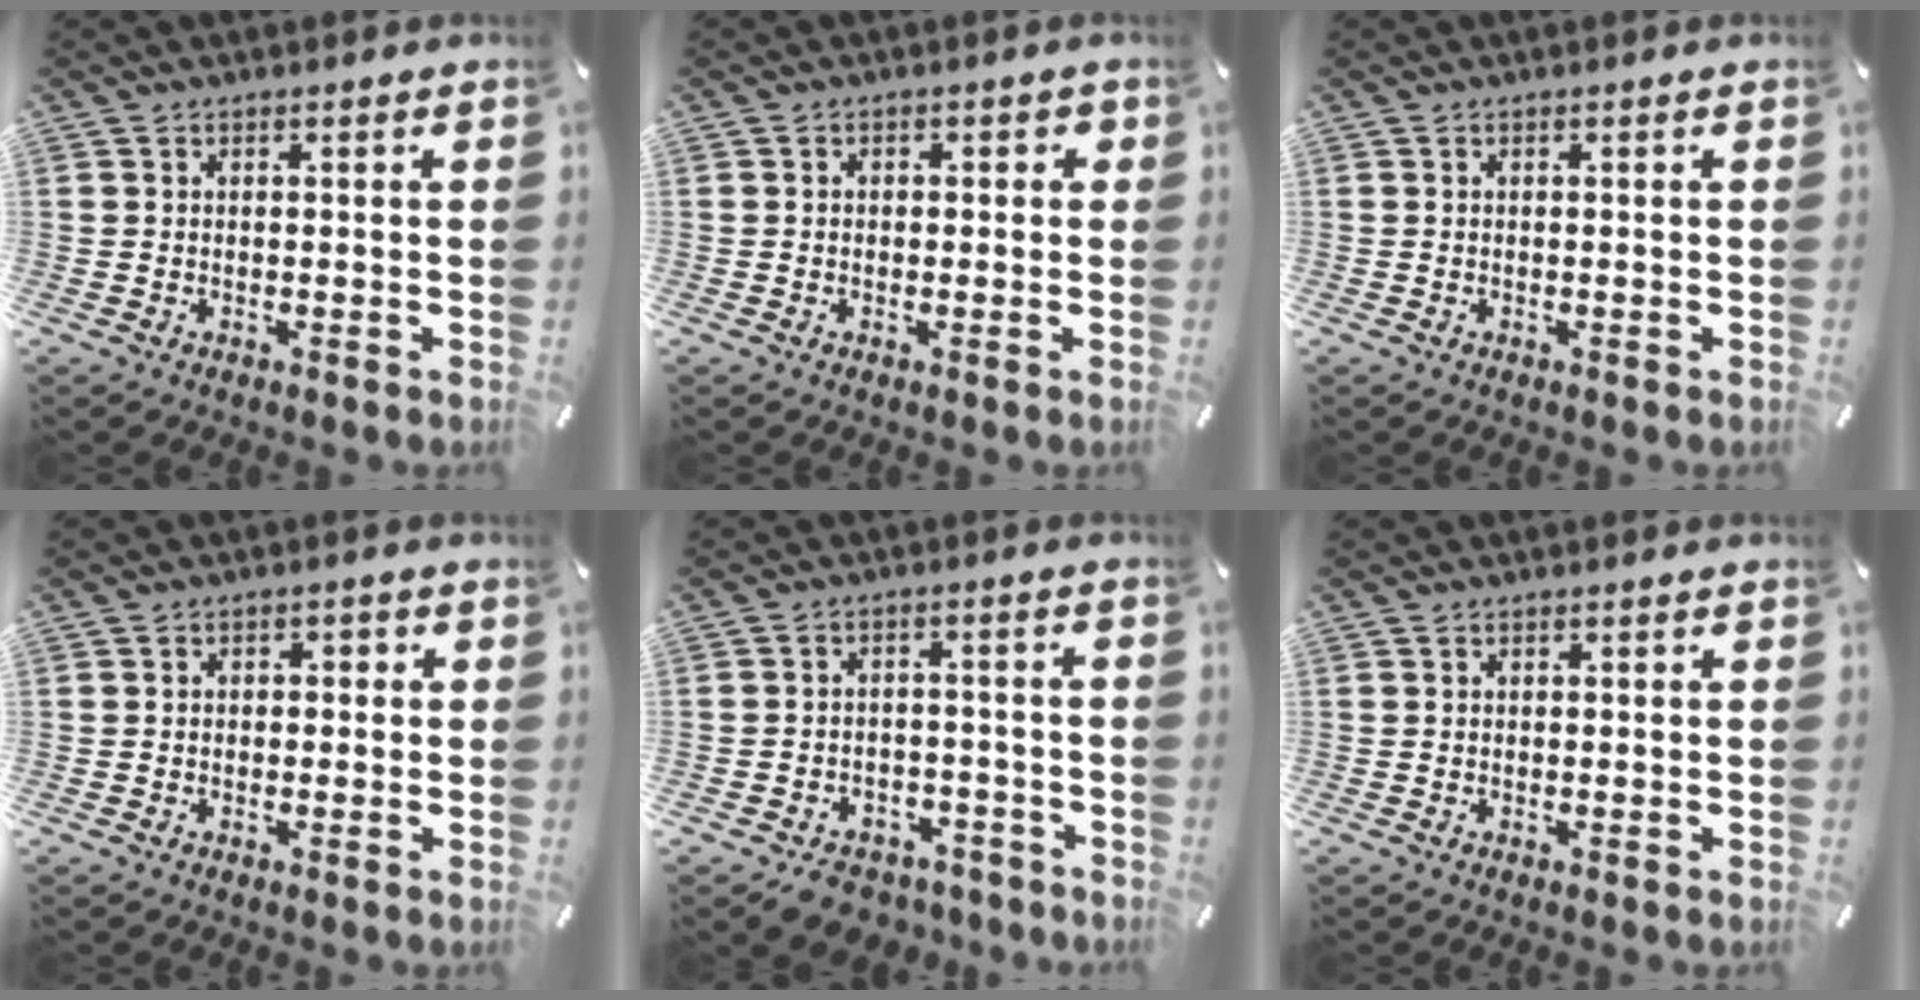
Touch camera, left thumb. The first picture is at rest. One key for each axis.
{"total": 2.1, "fx": -0.4, "fy": 1.6, "fz": 1.3, "tx": -0.016, "ty": 0.007, "tz": -0.012}
{"total": 0.0}
{"total": 1.8, "fx": -0.8, "fy": 1.4, "fz": 0.8, "tx": -0.016, "ty": 0.009, "tz": -0.019}
{"total": 5.6, "fx": -4.2, "fy": 3.4, "fz": 1.3, "tx": -0.018, "ty": 0.030, "tz": -0.078}
{"total": 0.0}